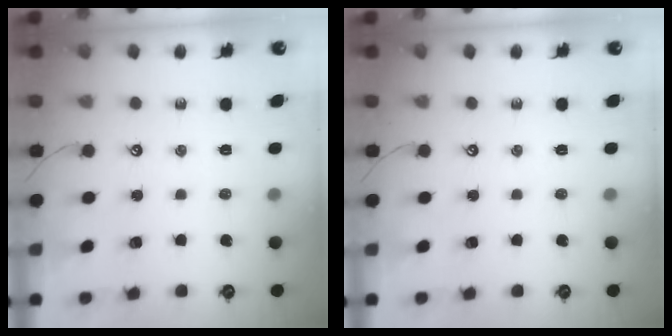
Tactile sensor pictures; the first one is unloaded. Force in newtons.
{"total": 0.0}